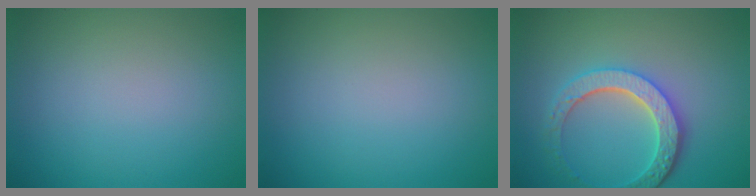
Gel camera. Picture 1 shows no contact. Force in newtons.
{"total": 0.0}
{"total": 5.2, "press": 4.2, "slide": 2.9}